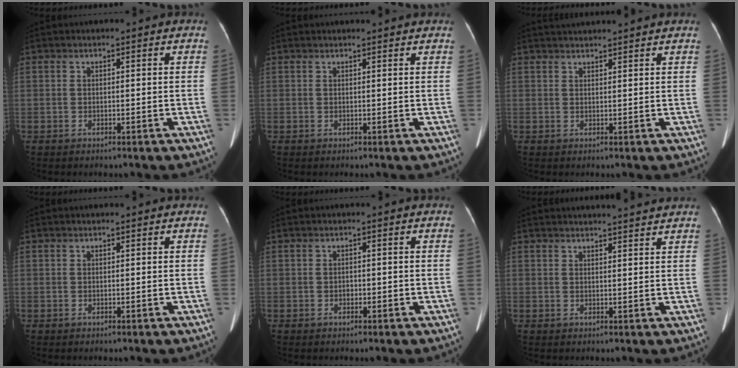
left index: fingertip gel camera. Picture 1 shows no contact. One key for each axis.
{"total": 2.1, "fx": 2.0, "fy": -0.1, "fz": 0.5, "tx": -0.009, "ty": 0.010, "tz": 0.024}
{"total": 4.9, "fx": 4.7, "fy": -0.4, "fz": 1.4, "tx": -0.017, "ty": 0.031, "tz": 0.067}
{"total": 0.0}
{"total": 0.7, "fx": -0.4, "fy": 0.5, "fz": 0.3, "tx": -0.005, "ty": 0.004, "tz": -0.006}
{"total": 6.7, "fx": 6.5, "fy": -0.4, "fz": 1.8, "tx": -0.021, "ty": 0.013, "tz": 0.070}